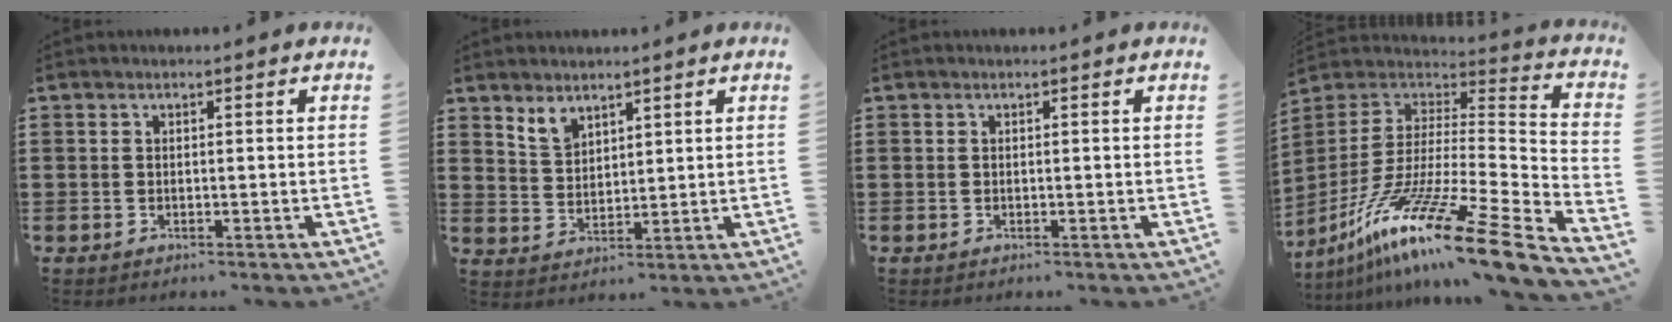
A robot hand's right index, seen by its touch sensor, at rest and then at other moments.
{"total": 3.5, "force": [2.9, 1.8, 0.9], "torque": [-0.028, 0.001, 0.055]}
{"total": 0.0}
{"total": 17.6, "force": [-12.4, 1.0, 12.4], "torque": [-0.238, 0.014, -0.228]}